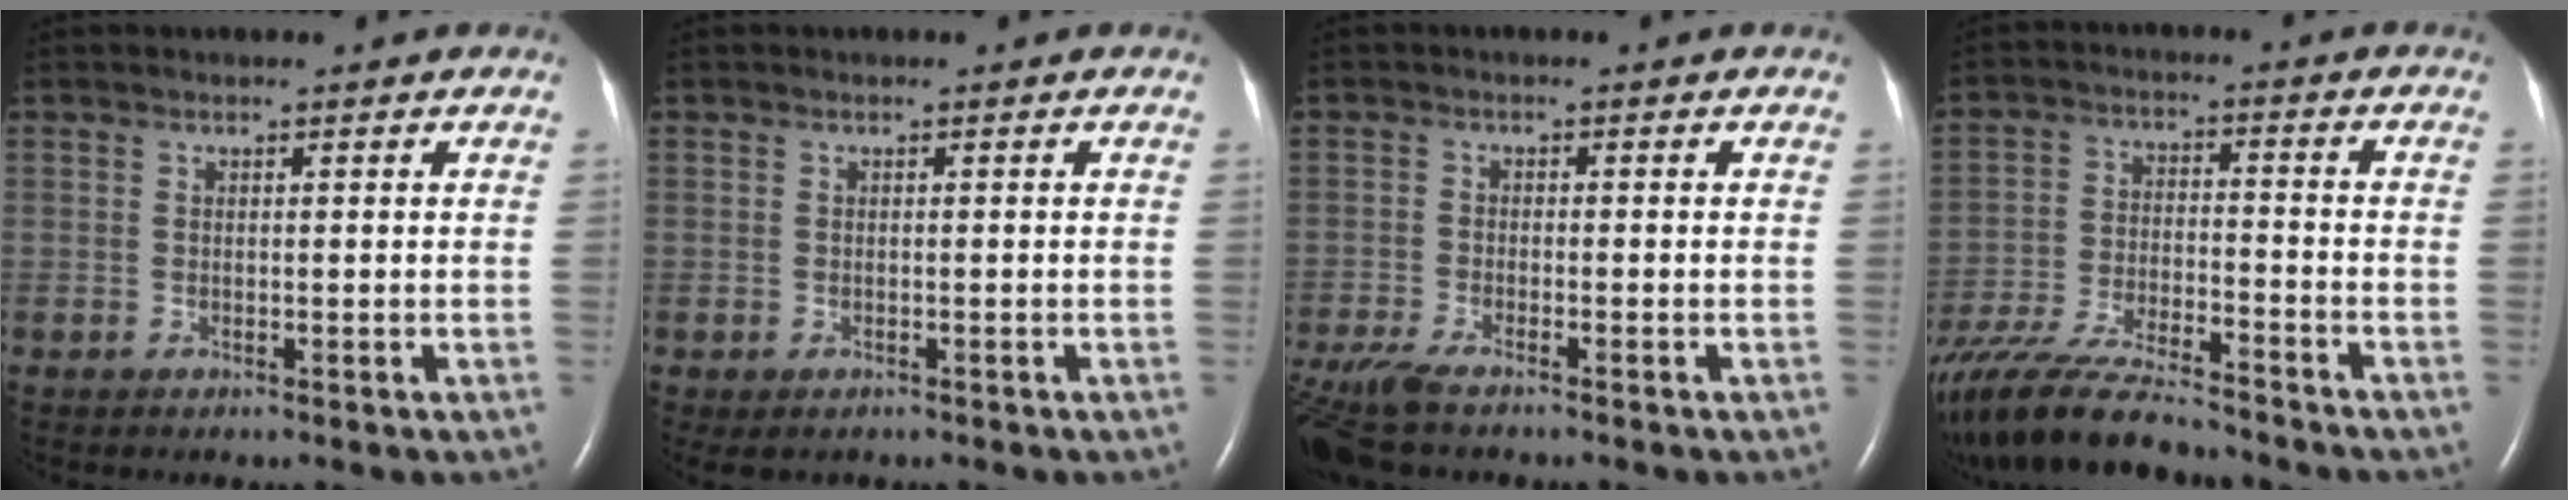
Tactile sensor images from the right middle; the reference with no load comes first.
{"total": 1.6, "force": [-1.1, 1.0, 0.7], "torque": [-0.013, -0.002, -0.010]}
{"total": 8.1, "force": [-6.5, 1.5, 4.6], "torque": [-0.098, -0.020, -0.122]}
{"total": 18.4, "force": [-15.9, 2.7, 8.8], "torque": [-0.189, -0.037, -0.275]}